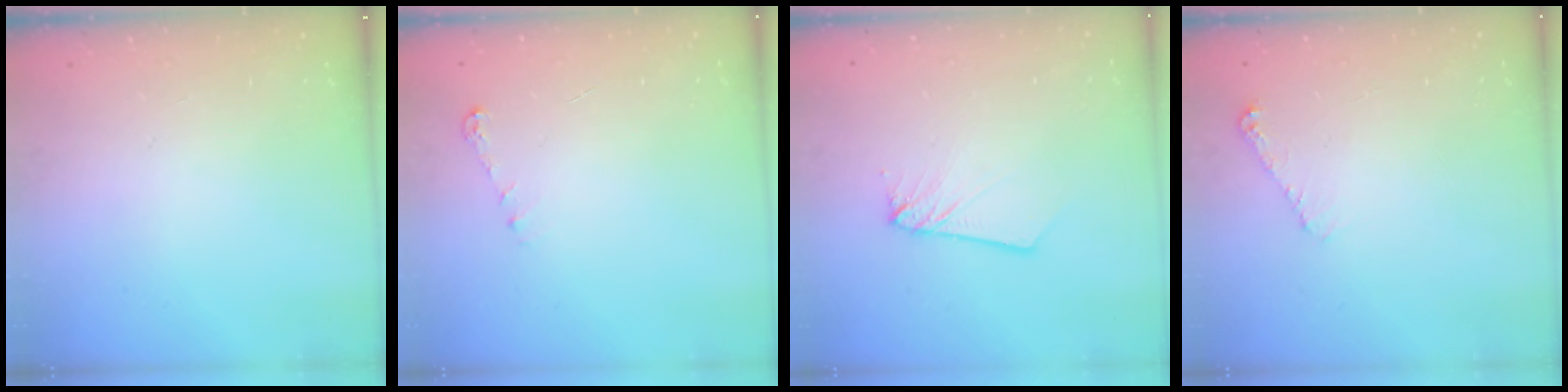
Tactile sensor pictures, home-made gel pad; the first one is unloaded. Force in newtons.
{"total": 4.0, "press": 3.9, "slide": 0.5}
{"total": 2.6, "press": 2.6, "slide": 0.2}
{"total": 5.3, "press": 5.2, "slide": 0.8}